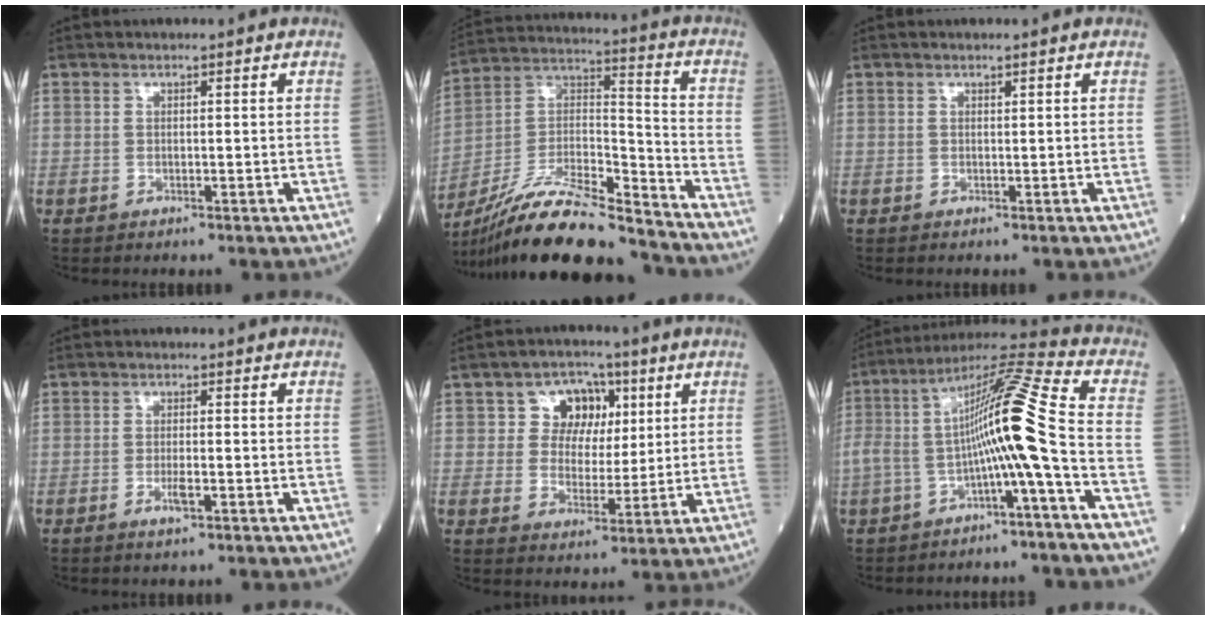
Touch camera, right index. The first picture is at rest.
{"total": 20.7, "force": [-18.3, 2.4, 9.4], "torque": [-0.200, 0.010, -0.329]}
{"total": 0.0}
{"total": 2.5, "force": [-1.2, 0.4, 2.2], "torque": [-0.042, -0.002, -0.020]}
{"total": 7.3, "force": [2.6, 6.0, 3.2], "torque": [-0.042, 0.024, 0.045]}
{"total": 13.7, "force": [-2.5, -0.9, 13.5], "torque": [-0.241, 0.037, -0.052]}